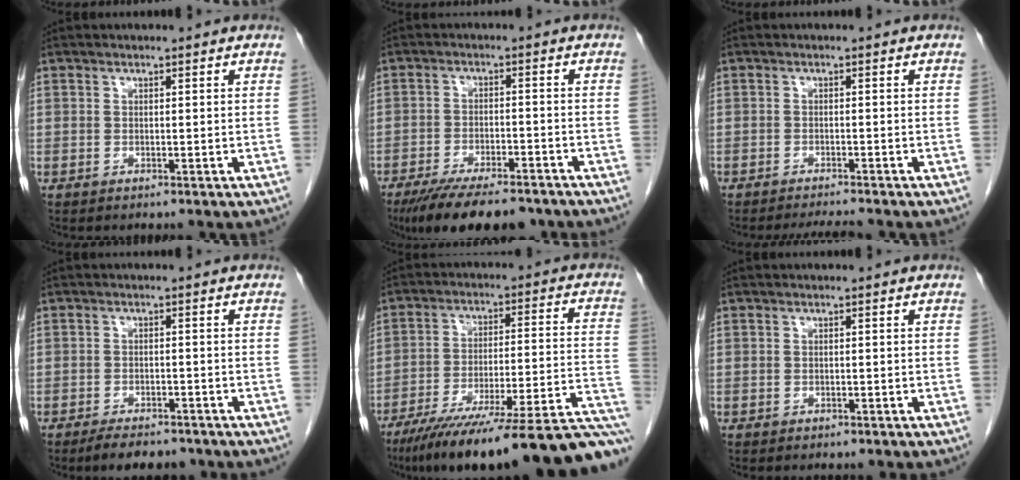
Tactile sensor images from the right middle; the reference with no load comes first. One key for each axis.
{"total": 14.0, "fx": -11.3, "fy": 3.6, "fz": 7.5, "tx": -0.123, "ty": -0.019, "tz": -0.169}
{"total": 3.2, "fx": -3.0, "fy": -0.2, "fz": 0.9, "tx": -0.017, "ty": -0.012, "tz": -0.047}
{"total": 5.8, "fx": -4.7, "fy": 2.1, "fz": 2.5, "tx": -0.042, "ty": -0.006, "tz": -0.066}
{"total": 29.8, "fx": -24.3, "fy": 1.9, "fz": 17.1, "tx": -0.159, "ty": -0.022, "tz": -0.344}
{"total": 0.9, "fx": -0.8, "fy": 0.4, "fz": 0.4, "tx": -0.015, "ty": -0.002, "tz": -0.008}